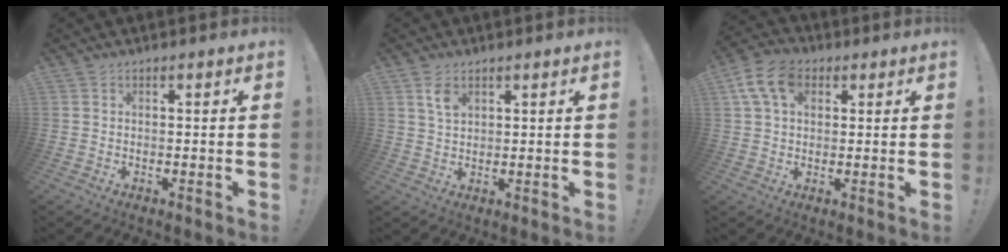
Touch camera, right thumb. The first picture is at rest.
{"total": 4.5, "force": [2.5, 2.5, 2.9], "torque": [-0.041, -0.013, 0.042]}
{"total": 10.8, "force": [4.0, 7.3, 6.9], "torque": [-0.125, 0.002, 0.078]}